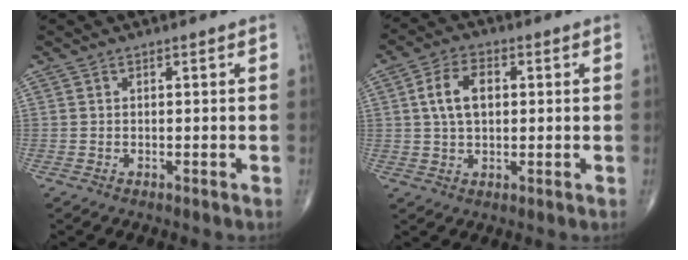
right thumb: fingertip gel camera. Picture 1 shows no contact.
{"total": 7.6, "force": [1.3, 4.6, 5.8], "torque": [-0.099, 0.009, 0.021]}